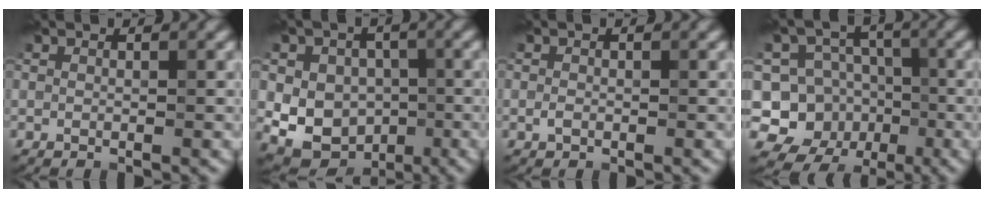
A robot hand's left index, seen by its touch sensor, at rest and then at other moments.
{"total": 7.9, "force": [-0.5, 6.8, 4.0], "torque": [-0.044, 0.002, -0.028]}
{"total": 0.7, "force": [-0.2, 0.5, 0.5], "torque": [-0.010, 0.000, -0.005]}
{"total": 7.3, "force": [-1.8, 6.8, 2.0], "torque": [-0.014, 0.006, -0.052]}